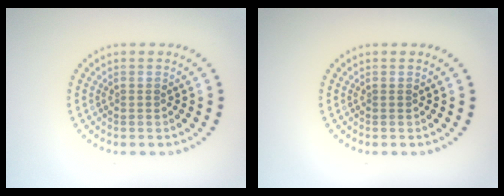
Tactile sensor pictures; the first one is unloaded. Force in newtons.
{"total": 0.0}